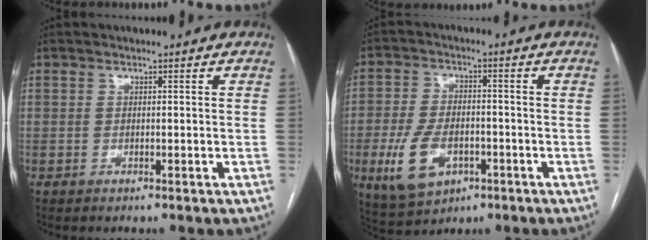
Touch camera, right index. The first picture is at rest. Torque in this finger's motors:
{"motor_torque": [-0.05, -0.14, -0.62, -0.21]}